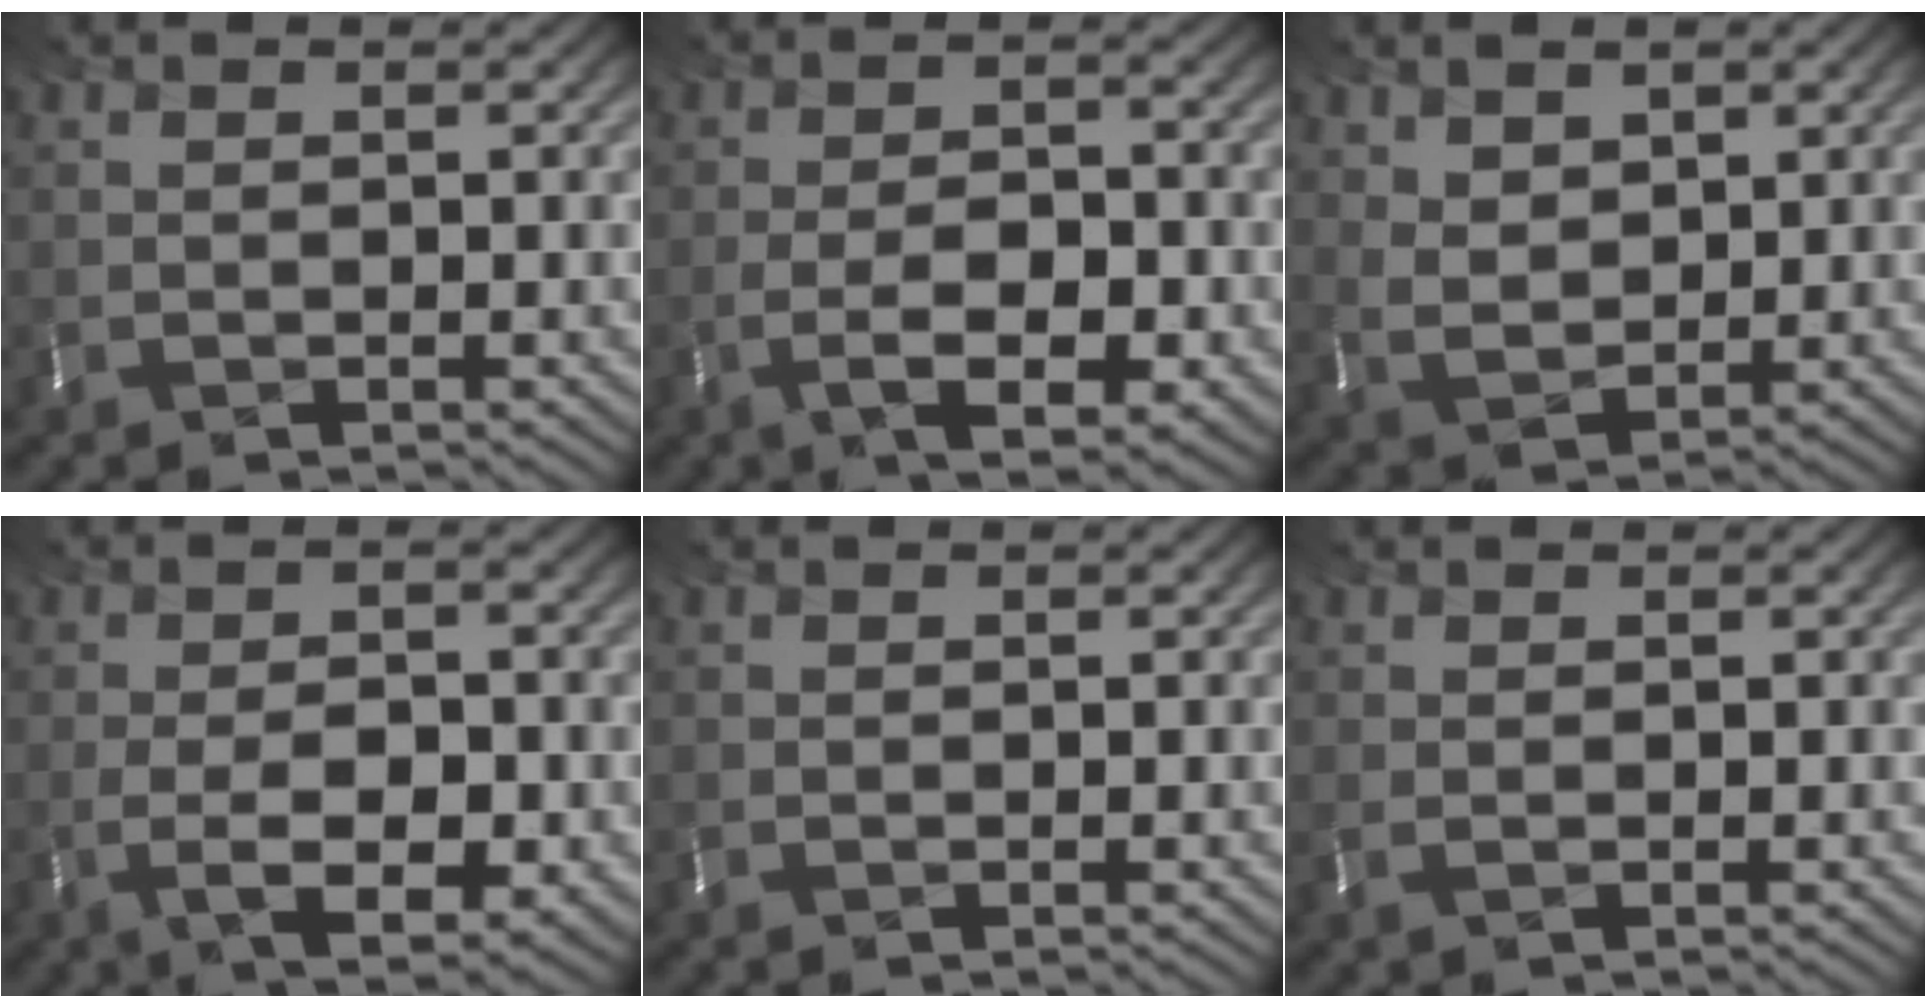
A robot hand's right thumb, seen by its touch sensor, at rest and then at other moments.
{"total": 5.7, "force": [-3.1, 1.8, 4.5], "torque": [-0.070, -0.011, -0.061]}
{"total": 3.7, "force": [1.9, 2.5, 2.0], "torque": [-0.056, -0.013, 0.037]}
{"total": 5.8, "force": [-2.6, 2.0, 4.8], "torque": [-0.075, -0.014, -0.049]}
{"total": 0.0}
{"total": 0.9, "force": [0.2, 0.4, 0.8], "torque": [-0.020, 0.001, 0.002]}